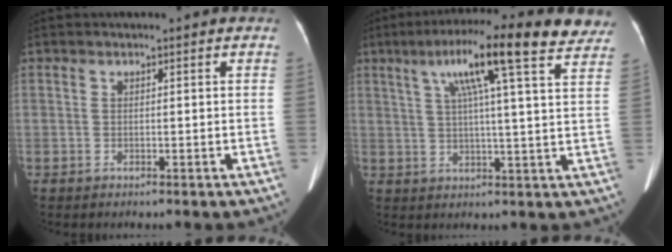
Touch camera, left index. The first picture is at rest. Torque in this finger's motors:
{"motor_torque": [0.25, -0.46, 0.64, 0.20]}